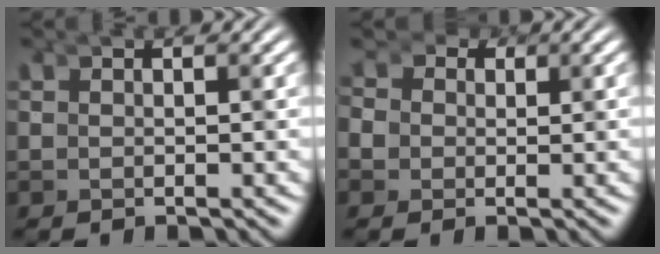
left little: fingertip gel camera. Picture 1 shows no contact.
{"total": 1.9, "force": [-0.8, -0.6, -1.7], "torque": [-0.008, -0.024, 0.001]}